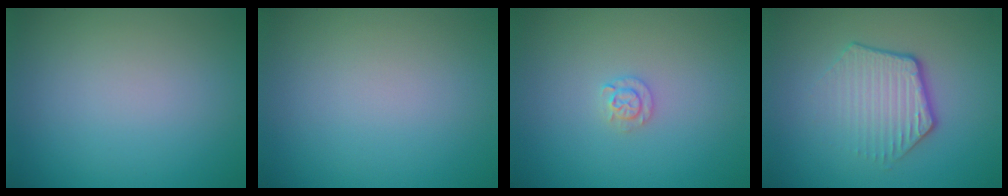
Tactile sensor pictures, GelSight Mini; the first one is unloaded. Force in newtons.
{"total": 0.0}
{"total": 1.3, "press": 1.3, "slide": 0.2}
{"total": 4.1, "press": 3.0, "slide": 2.9}